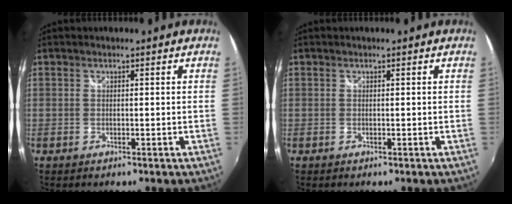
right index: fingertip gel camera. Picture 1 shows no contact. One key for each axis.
{"total": 0.0}